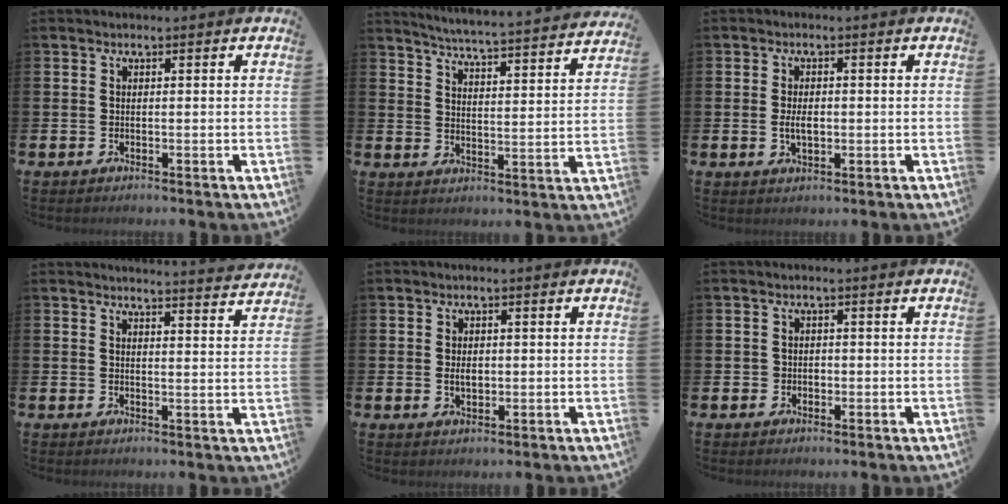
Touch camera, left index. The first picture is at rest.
{"total": 5.3, "force": [5.2, -0.5, 1.1], "torque": [-0.046, -0.045, 0.087]}
{"total": 2.6, "force": [-0.1, 1.4, 2.2], "torque": [-0.032, 0.000, -0.005]}
{"total": 3.6, "force": [3.5, -0.4, 0.0], "torque": [0.011, -0.032, 0.060]}
{"total": 2.0, "force": [0.0, 1.2, 1.5], "torque": [-0.020, 0.002, -0.004]}
{"total": 1.3, "force": [-0.2, 1.2, 0.2], "torque": [0.003, 0.002, -0.008]}